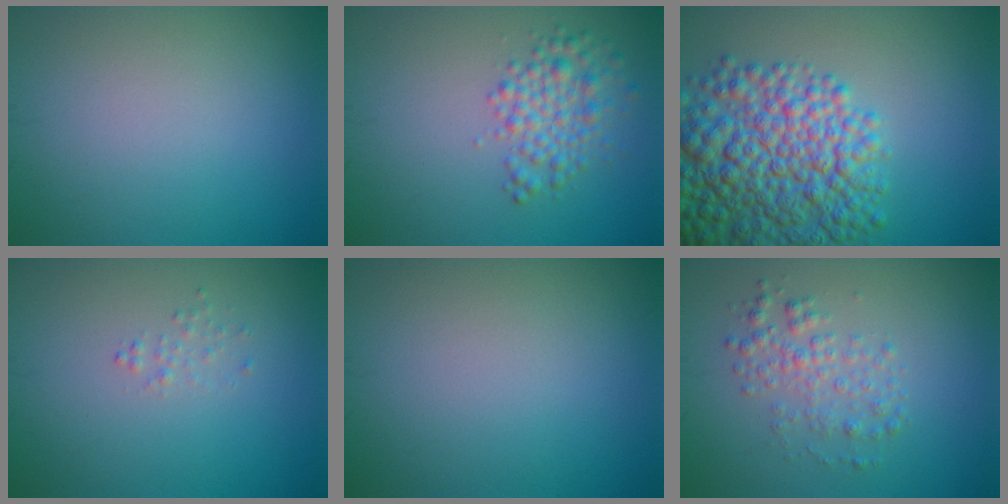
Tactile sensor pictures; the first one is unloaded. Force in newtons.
{"total": 3.5, "press": 3.5, "slide": 0.1}
{"total": 10.0, "press": 10.0, "slide": 0.3}
{"total": 0.7, "press": 0.7, "slide": 0.1}
{"total": 0.0}
{"total": 2.5, "press": 2.5, "slide": 0.0}